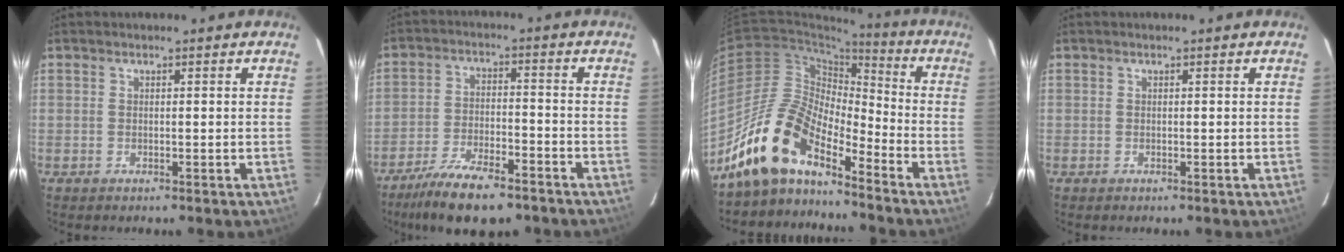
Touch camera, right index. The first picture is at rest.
{"total": 13.9, "force": [-10.7, 4.4, 7.7], "torque": [-0.169, -0.019, -0.181]}
{"total": 13.7, "force": [-11.5, 4.4, 6.1], "torque": [-0.110, 0.013, -0.232]}
{"total": 0.0}